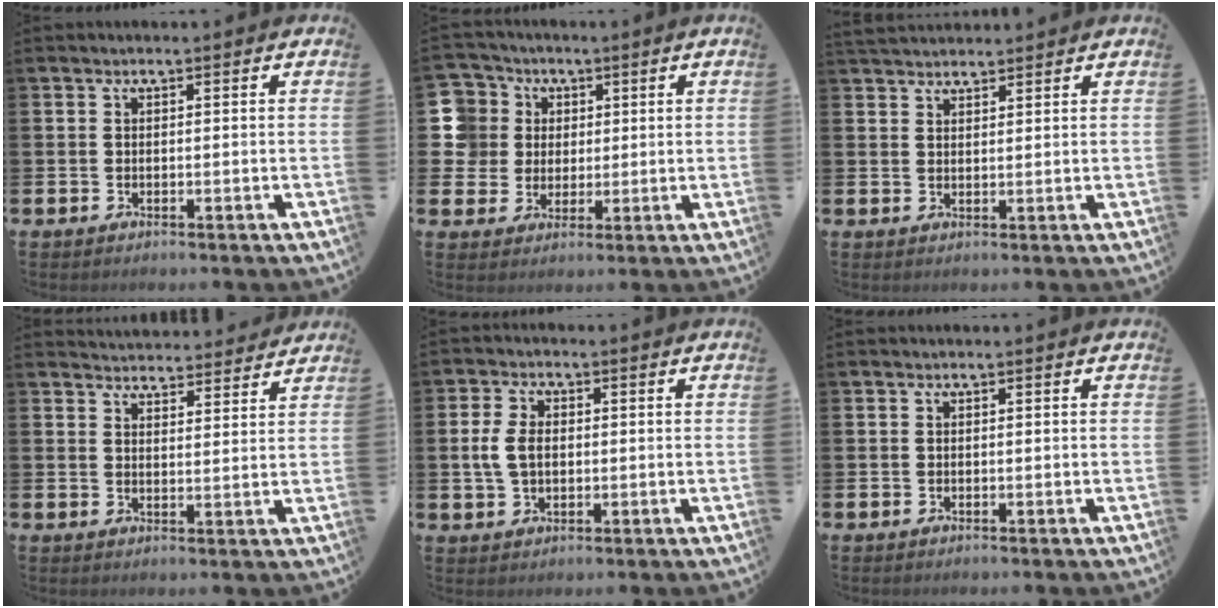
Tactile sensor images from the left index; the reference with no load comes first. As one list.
[{"total": 7.9, "force": [3.0, 7.2, 1.0], "torque": [-0.054, -0.005, 0.057]}, {"total": 2.6, "force": [2.5, 0.6, 0.3], "torque": [-0.010, -0.009, 0.047]}, {"total": 4.4, "force": [4.4, 0.6, 0.0], "torque": [-0.002, -0.033, 0.077]}, {"total": 4.3, "force": [0.5, 2.9, 3.1], "torque": [-0.050, 0.007, 0.005]}, {"total": 0.0}]